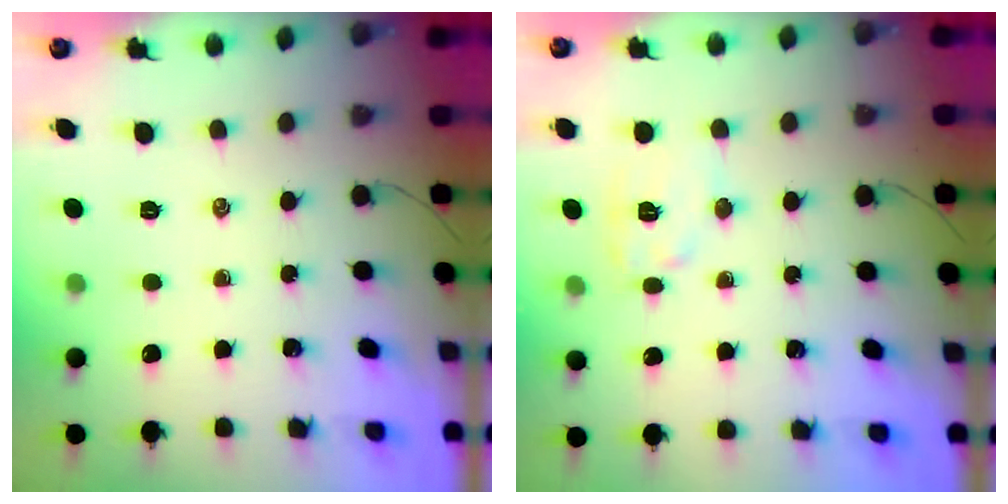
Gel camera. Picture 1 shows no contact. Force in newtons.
{"total": 8.4, "press": 8.4, "slide": 0.7}